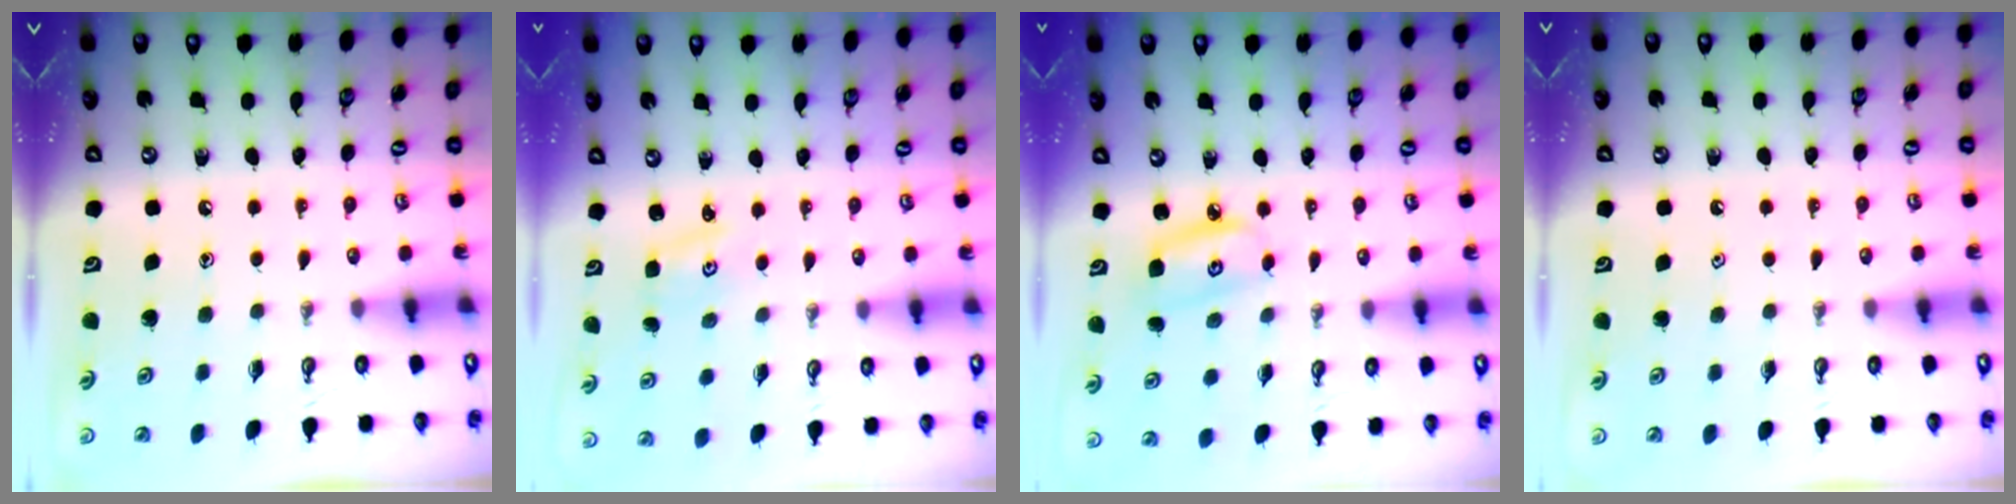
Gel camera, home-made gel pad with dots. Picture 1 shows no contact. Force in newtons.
{"total": 1.2, "press": 1.2, "slide": 0.2}
{"total": 5.6, "press": 5.5, "slide": 0.4}
{"total": 0.6, "press": 0.6, "slide": 0.0}